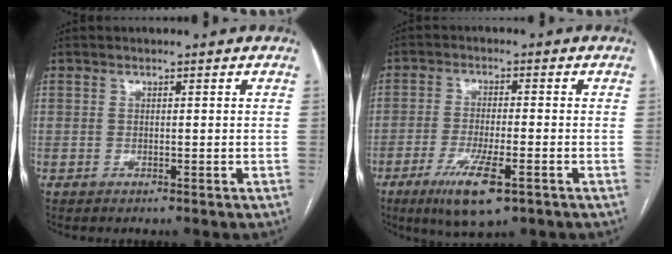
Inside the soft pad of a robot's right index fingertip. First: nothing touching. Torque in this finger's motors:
{"motor_torque": [1.29, 0.06, 0.31, 0.11]}